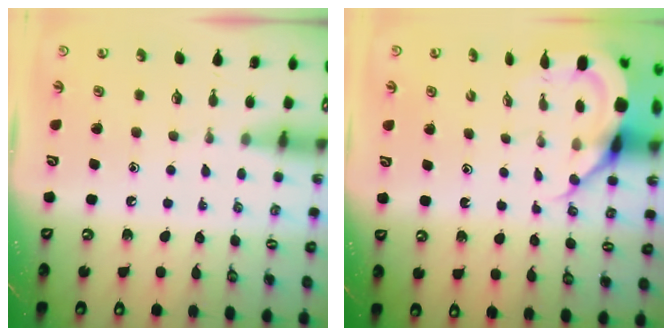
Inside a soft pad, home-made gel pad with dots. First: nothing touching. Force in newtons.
{"total": 7.2, "press": 7.1, "slide": 0.9}